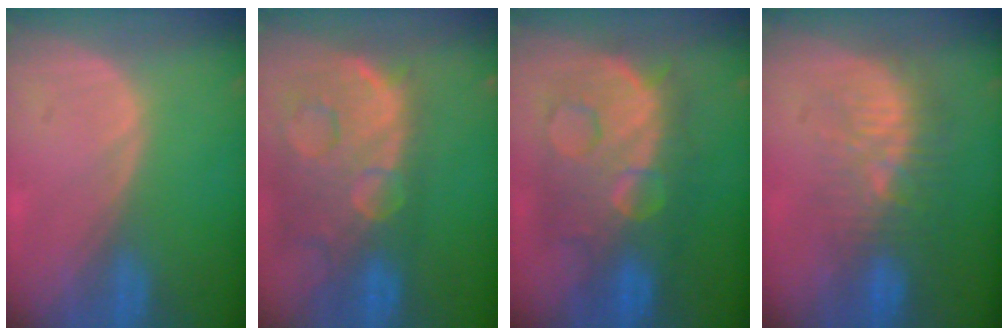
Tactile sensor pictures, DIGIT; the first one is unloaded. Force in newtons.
{"total": 14.5, "press": 11.7, "slide": 8.4}
{"total": 12.4, "press": 12.3, "slide": 1.2}
{"total": 9.3, "press": 8.5, "slide": 3.6}